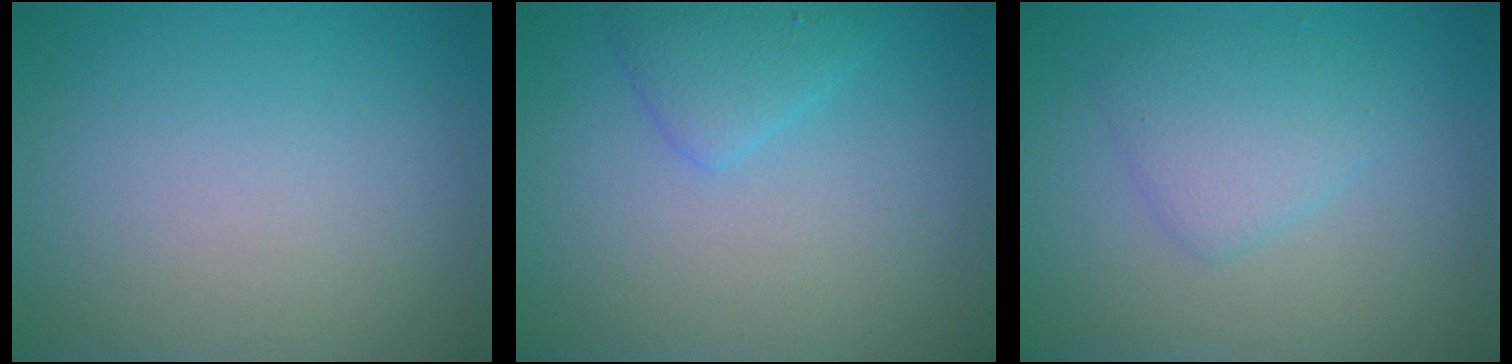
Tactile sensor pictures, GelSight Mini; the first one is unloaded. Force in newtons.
{"total": 2.2, "press": 2.2, "slide": 0.1}
{"total": 2.8, "press": 2.8, "slide": 0.2}